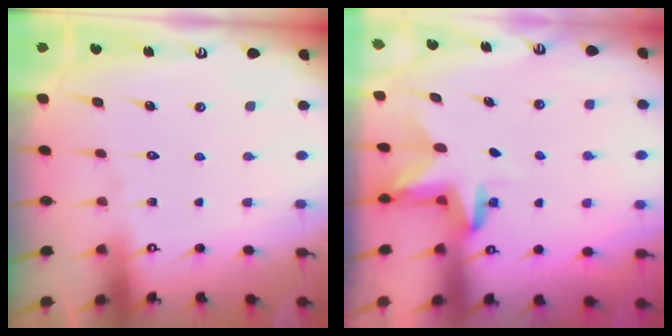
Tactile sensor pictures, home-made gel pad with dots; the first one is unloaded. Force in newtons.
{"total": 3.5, "press": 3.5, "slide": 0.2}